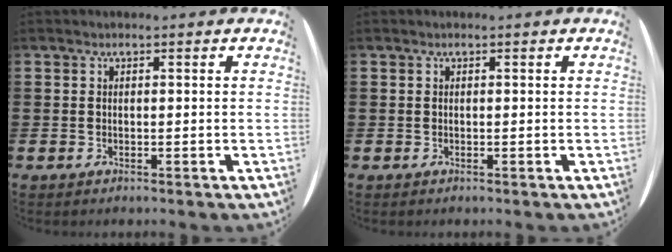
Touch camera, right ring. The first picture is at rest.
{"total": 0.0}